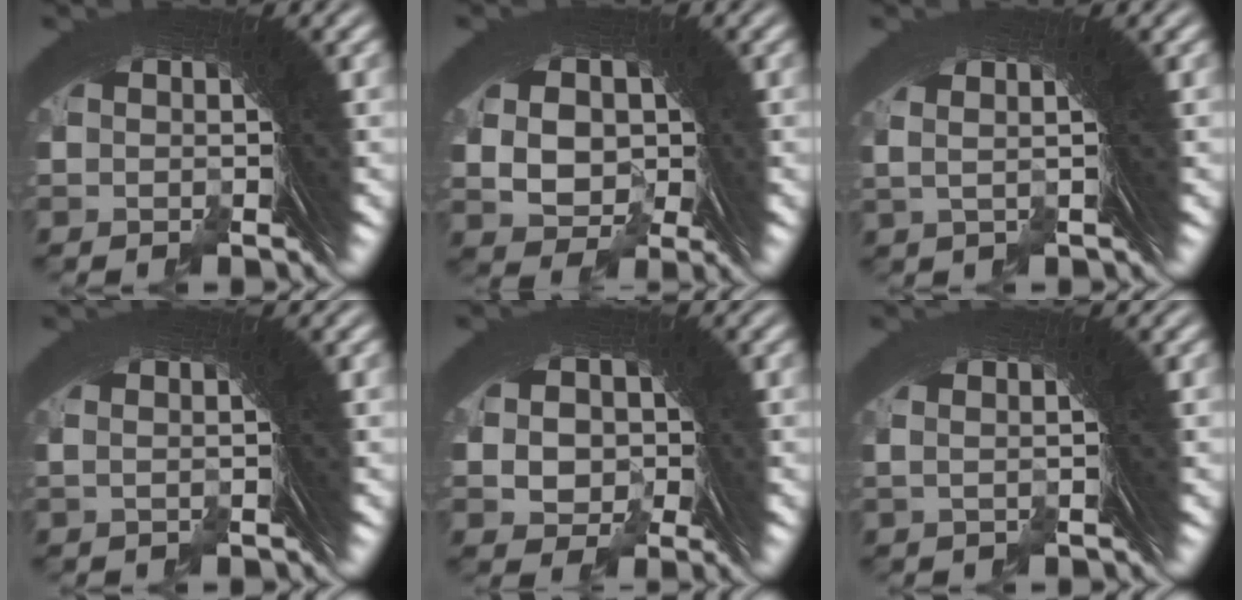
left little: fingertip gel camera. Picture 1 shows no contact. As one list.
[{"total": 6.9, "force": [0.3, 5.8, 3.7], "torque": [-0.082, -0.025, 0.014]}, {"total": 3.1, "force": [1.6, 0.7, 2.5], "torque": [-0.044, 0.008, 0.023]}, {"total": 1.4, "force": [0.7, -0.3, 1.2], "torque": [-0.016, 0.008, 0.011]}, {"total": 5.2, "force": [0.2, 4.6, 2.4], "torque": [-0.059, -0.018, 0.007]}, {"total": 2.0, "force": [1.0, 0.1, 1.7], "torque": [-0.027, 0.009, 0.015]}]